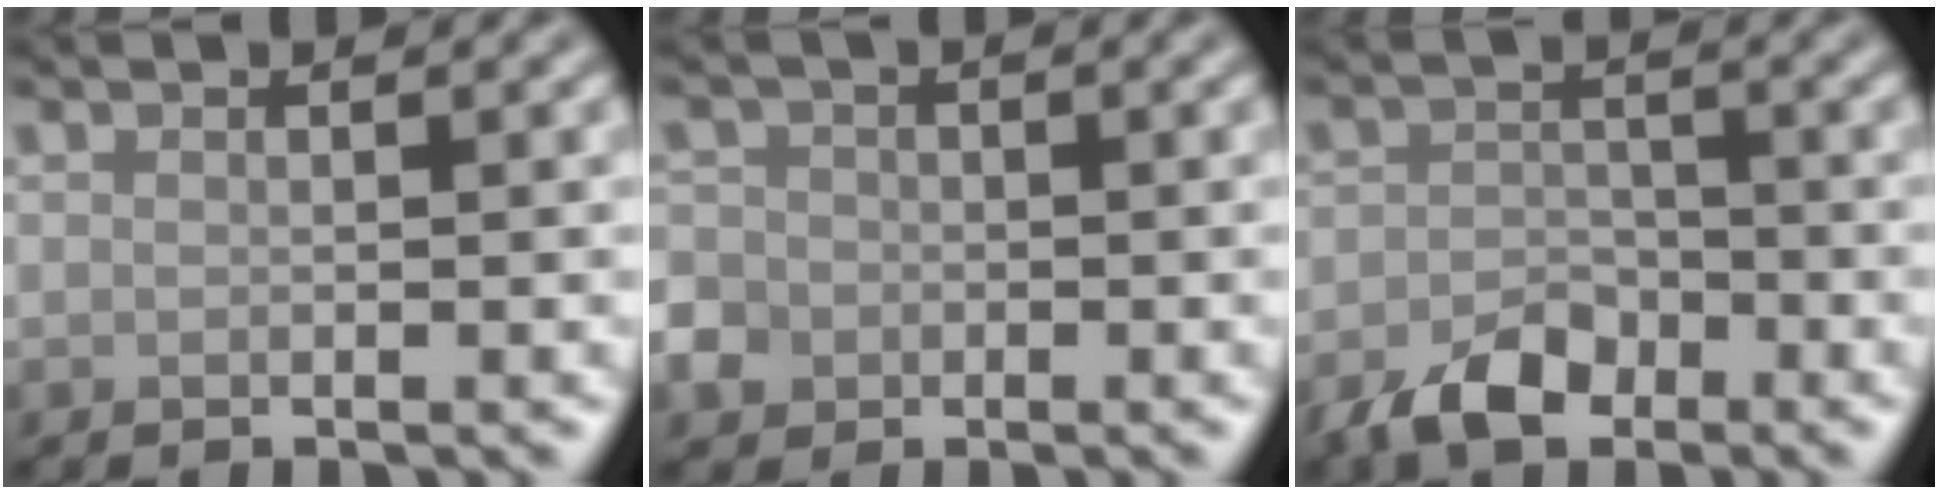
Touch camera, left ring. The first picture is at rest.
{"total": 3.8, "force": [-1.8, 3.2, 1.0], "torque": [-0.011, -0.006, -0.041]}
{"total": 4.3, "force": [-2.9, 2.4, 2.1], "torque": [-0.034, -0.002, -0.060]}